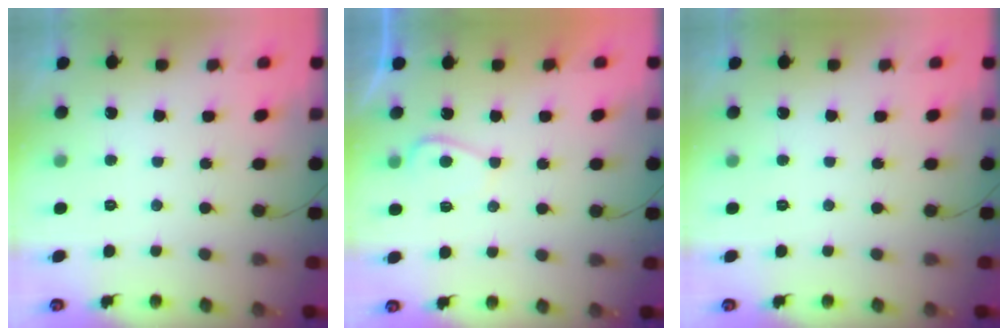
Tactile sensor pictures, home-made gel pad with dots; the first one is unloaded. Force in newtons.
{"total": 2.3, "press": 2.2, "slide": 0.8}
{"total": 0.0}